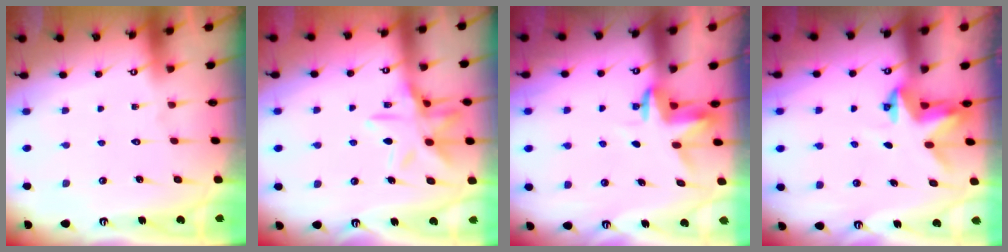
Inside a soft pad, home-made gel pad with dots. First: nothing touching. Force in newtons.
{"total": 13.5, "press": 13.4, "slide": 1.1}
{"total": 3.5, "press": 3.5, "slide": 0.2}
{"total": 3.3, "press": 3.3, "slide": 0.2}